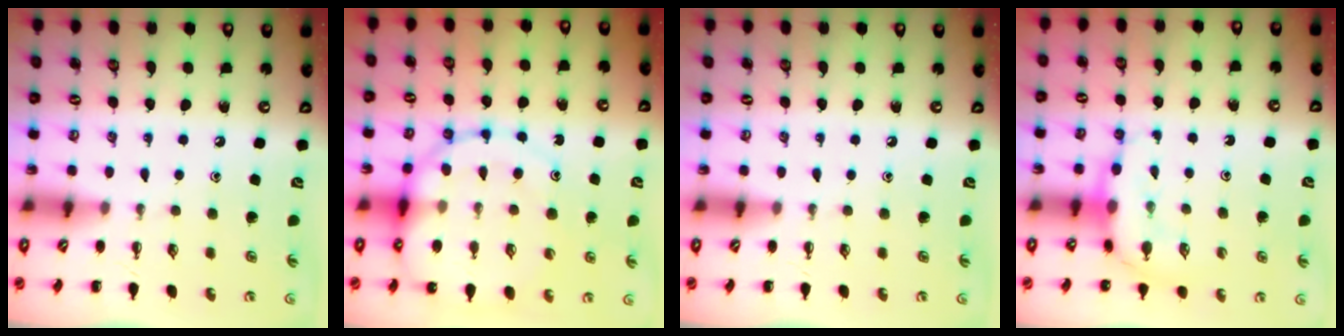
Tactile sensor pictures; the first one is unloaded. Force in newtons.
{"total": 15.2, "press": 14.9, "slide": 2.8}
{"total": 0.0}
{"total": 7.3, "press": 7.2, "slide": 1.5}